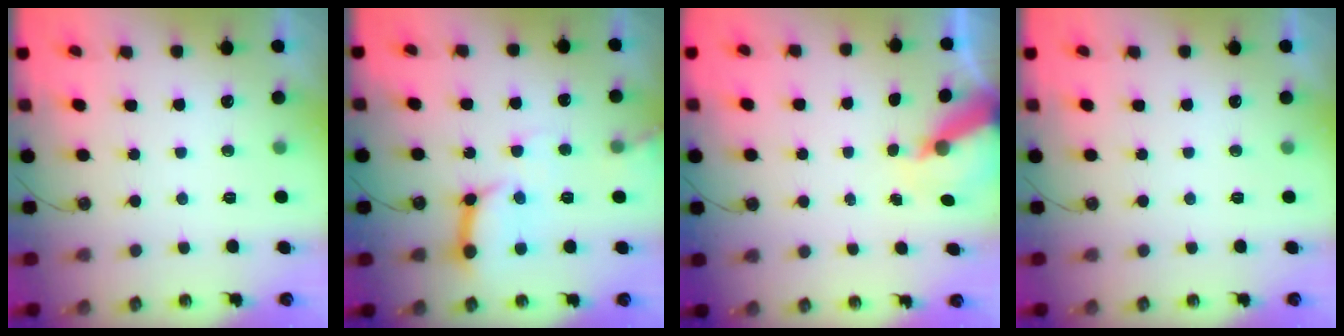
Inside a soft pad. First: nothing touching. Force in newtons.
{"total": 11.9, "press": 11.8, "slide": 1.3}
{"total": 7.4, "press": 7.4, "slide": 0.8}
{"total": 0.0}